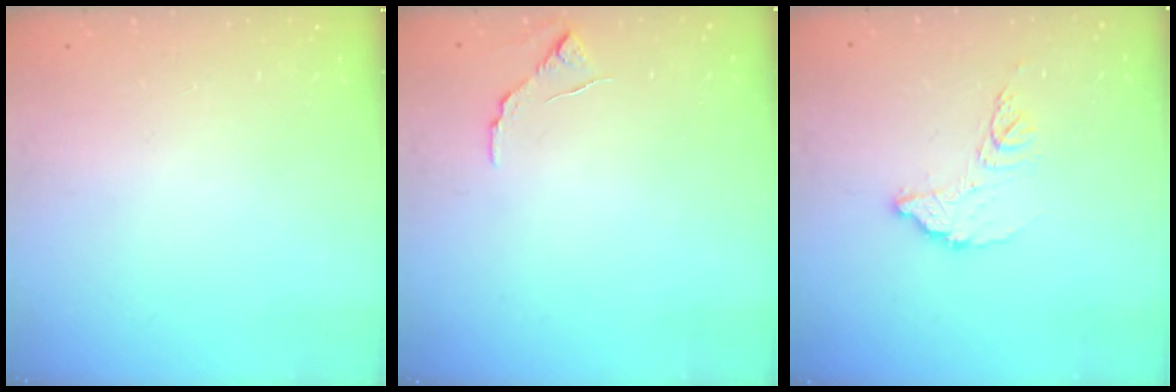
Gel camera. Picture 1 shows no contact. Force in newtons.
{"total": 5.9, "press": 5.8, "slide": 0.6}
{"total": 8.9, "press": 8.9, "slide": 0.6}